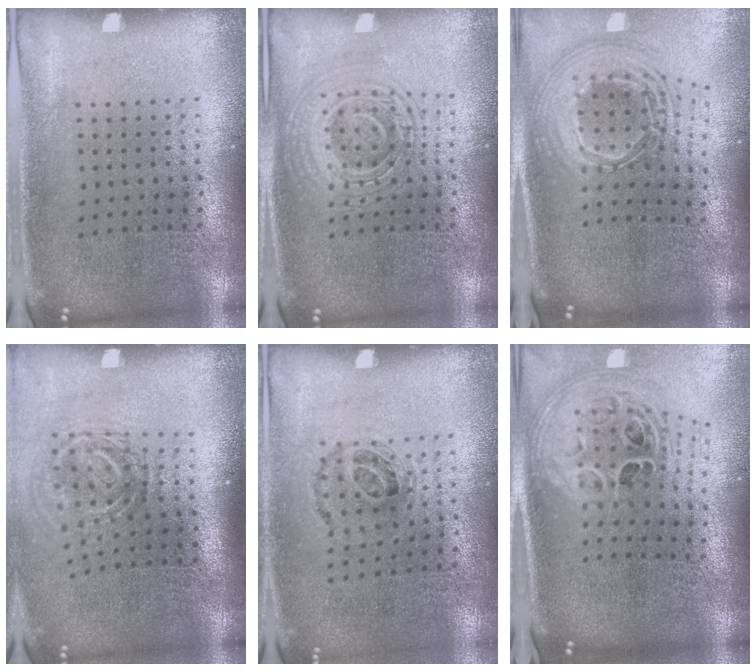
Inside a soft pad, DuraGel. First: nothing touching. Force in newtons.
{"total": 2.8, "press": 2.8, "slide": 0.6}
{"total": 2.7, "press": 1.8, "slide": 2.0}
{"total": 1.8, "press": 1.2, "slide": 1.4}
{"total": 1.0, "press": 0.7, "slide": 0.7}
{"total": 2.9, "press": 2.1, "slide": 2.1}